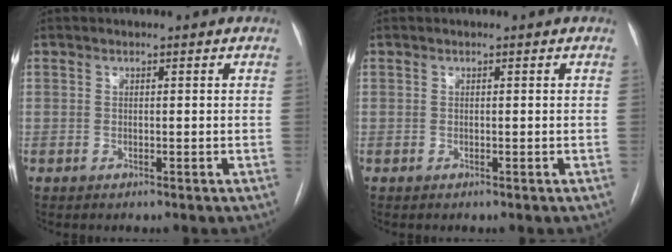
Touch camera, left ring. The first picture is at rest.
{"total": 0.0}